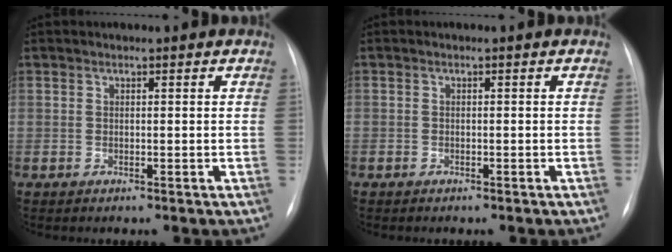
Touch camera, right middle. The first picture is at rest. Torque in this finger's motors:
{"motor_torque": [1.07, -1.07, -0.19, -0.21]}